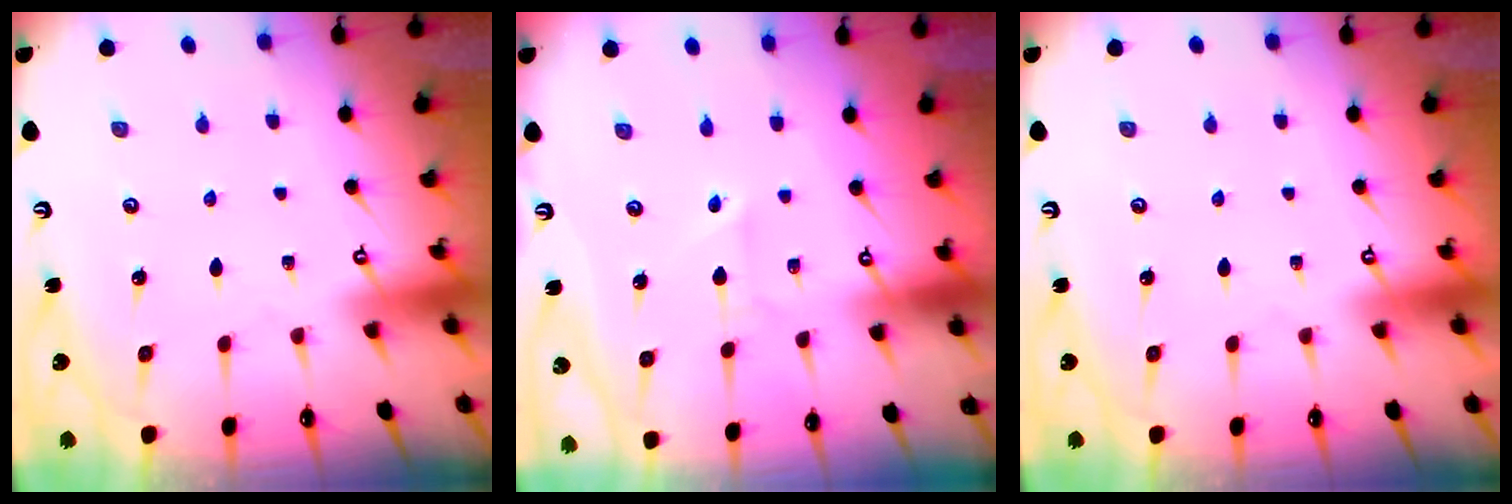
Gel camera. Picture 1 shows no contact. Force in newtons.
{"total": 1.7, "press": 1.7, "slide": 0.2}
{"total": 0.0}